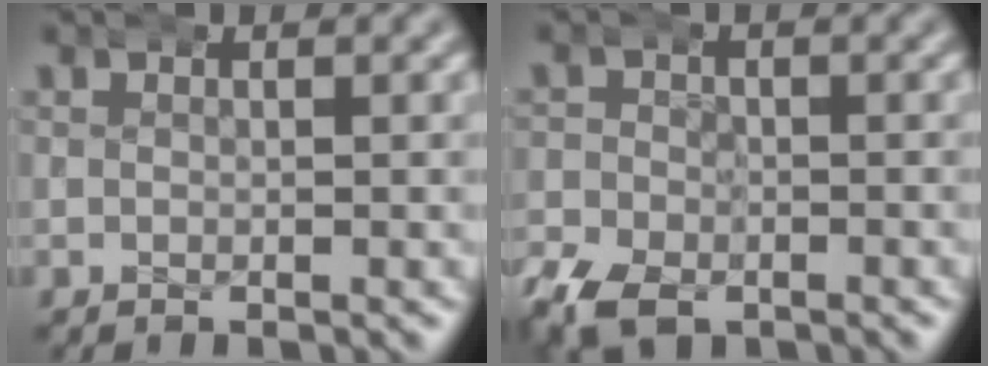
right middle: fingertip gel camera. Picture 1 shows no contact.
{"total": 4.7, "force": [-3.2, 3.0, 1.7], "torque": [-0.024, -0.014, -0.048]}